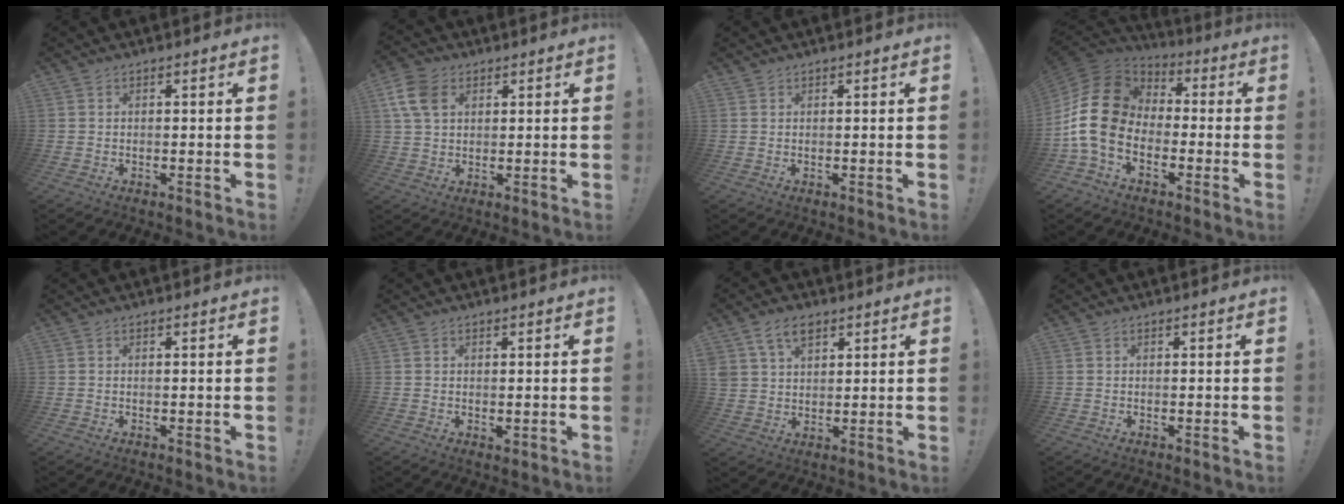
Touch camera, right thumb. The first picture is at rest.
{"total": 9.8, "force": [3.6, 7.0, 5.9], "torque": [-0.127, 0.002, 0.071]}
{"total": 0.5, "force": [0.5, 0.1, 0.2], "torque": [0.003, -0.004, 0.008]}
{"total": 18.4, "force": [-5.6, 12.1, 12.7], "torque": [-0.249, 0.036, -0.091]}
{"total": 0.0}
{"total": 0.7, "force": [0.3, 0.4, 0.6], "torque": [-0.002, -0.004, 0.005]}
{"total": 7.7, "force": [4.3, 5.1, 3.7], "torque": [-0.068, -0.008, 0.086]}
{"total": 0.0}